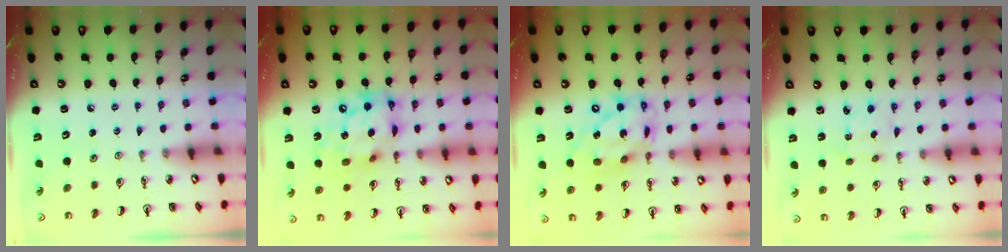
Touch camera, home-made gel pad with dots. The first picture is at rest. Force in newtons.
{"total": 16.3, "press": 16.2, "slide": 1.6}
{"total": 18.4, "press": 18.3, "slide": 1.6}
{"total": 2.3, "press": 2.3, "slide": 0.4}